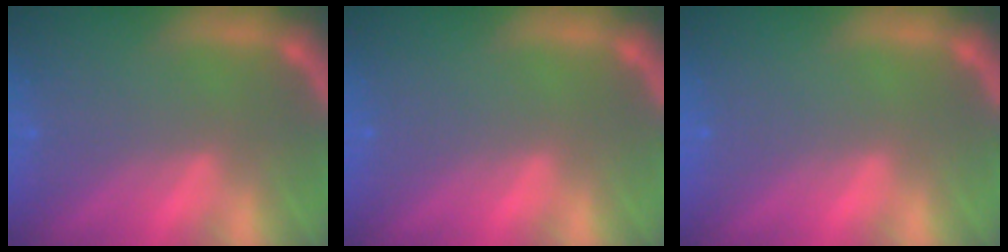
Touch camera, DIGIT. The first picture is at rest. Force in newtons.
{"total": 0.0}
{"total": 0.0}